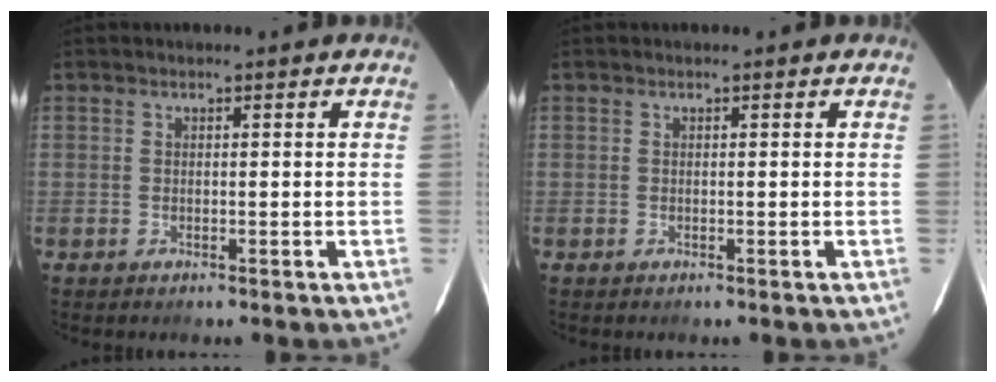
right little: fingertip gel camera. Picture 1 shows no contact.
{"total": 0.0}